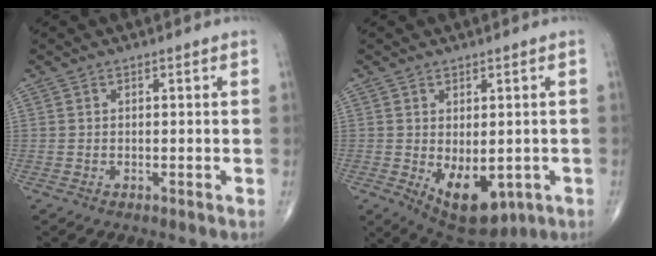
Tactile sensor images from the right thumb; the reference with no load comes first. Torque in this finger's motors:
{"motor_torque": [-0.37, 1.21, 0.57, 0.43, 0.07]}